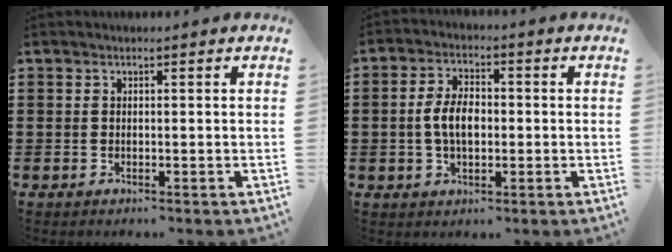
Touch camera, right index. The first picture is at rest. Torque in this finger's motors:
{"motor_torque": [1.51, 0.63, 0.55, 0.19]}